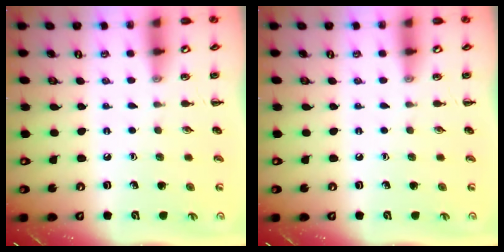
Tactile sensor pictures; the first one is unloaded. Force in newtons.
{"total": 0.0}